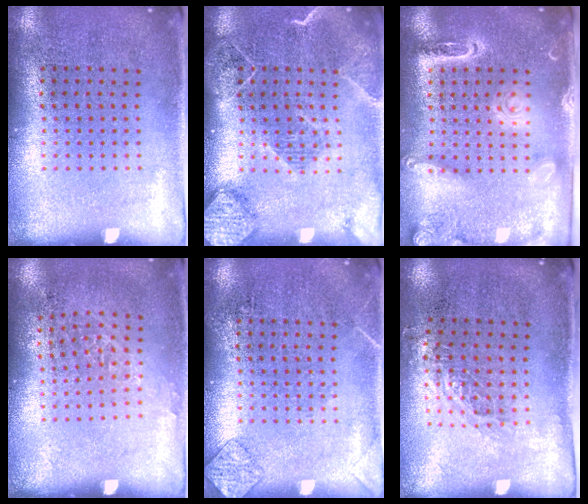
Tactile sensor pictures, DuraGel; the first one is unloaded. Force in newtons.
{"total": 2.2, "press": 2.0, "slide": 1.1}
{"total": 2.2, "press": 1.9, "slide": 1.1}
{"total": 0.9, "press": 0.7, "slide": 0.5}
{"total": 1.4, "press": 1.4, "slide": 0.1}
{"total": 0.8, "press": 0.8, "slide": 0.2}